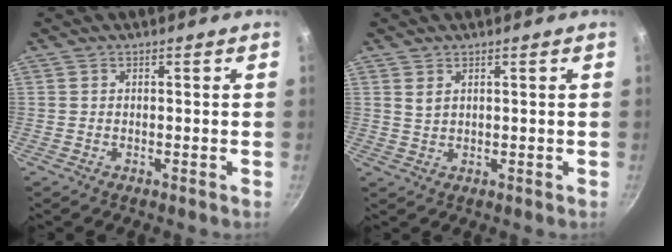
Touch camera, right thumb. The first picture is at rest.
{"total": 1.9, "force": [1.0, 1.1, 1.2], "torque": [-0.021, -0.005, 0.021]}